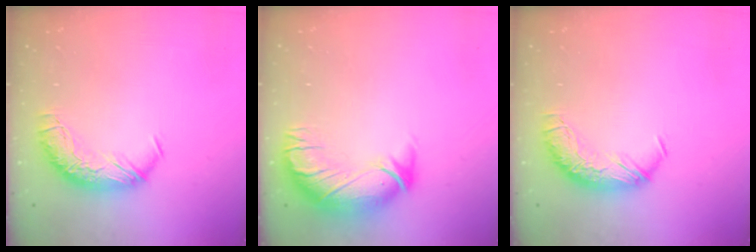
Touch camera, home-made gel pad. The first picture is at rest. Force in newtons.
{"total": 3.0, "press": 0.4, "slide": 3.0}
{"total": 0.0}